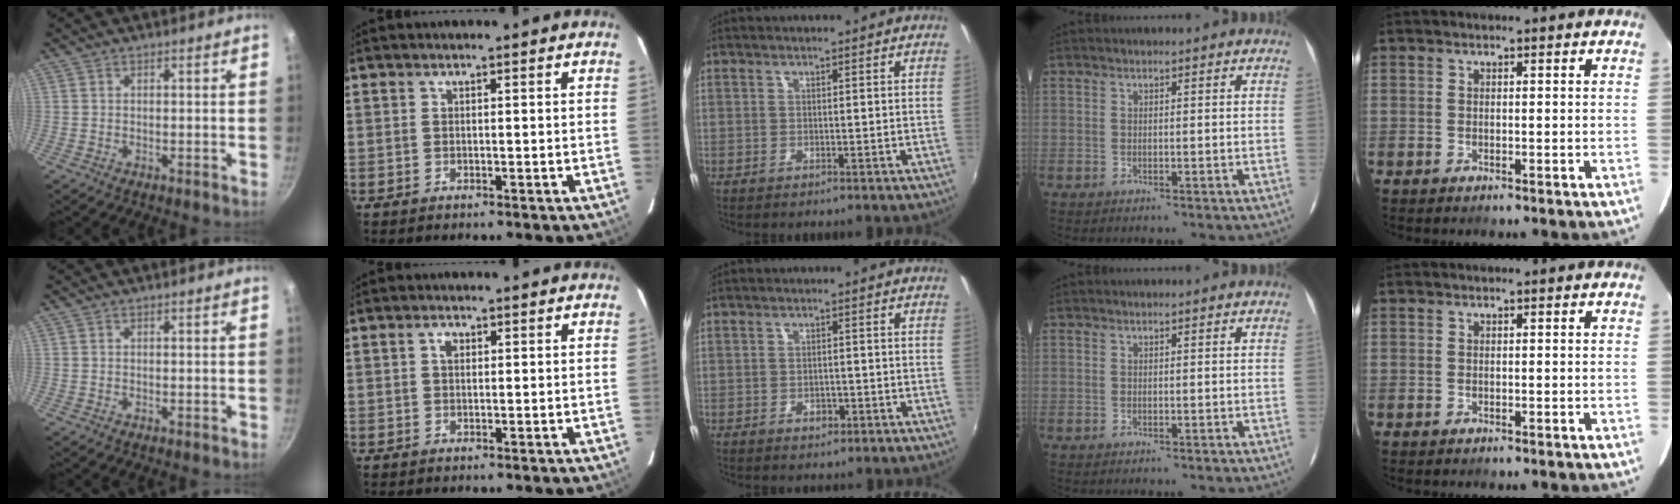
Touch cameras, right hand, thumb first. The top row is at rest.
{"index": {"total": 1.6, "force": [0.5, 1.1, 1.0], "torque": [-0.018, 0.007, 0.007]}, "middle": {"total": 2.2, "force": [-1.1, 1.6, 0.9], "torque": [-0.015, -0.001, -0.014]}}